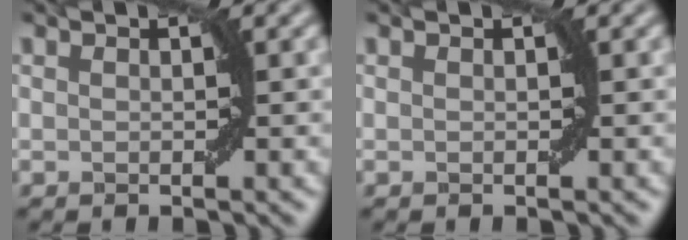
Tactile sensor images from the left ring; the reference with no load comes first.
{"total": 0.0}